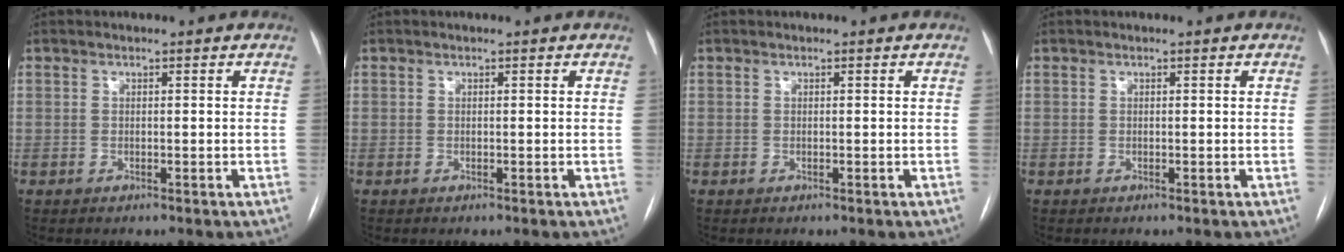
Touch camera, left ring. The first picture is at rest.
{"total": 0.0}
{"total": 0.0}
{"total": 0.0}